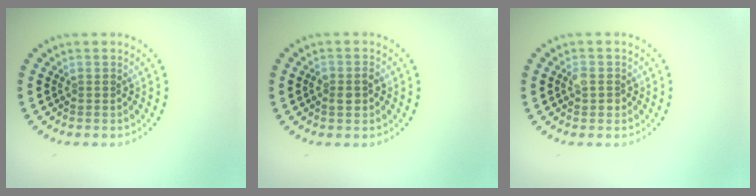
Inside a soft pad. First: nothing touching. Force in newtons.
{"total": 1.5, "press": 1.5, "slide": 0.3}
{"total": 1.5, "press": 1.5, "slide": 0.2}